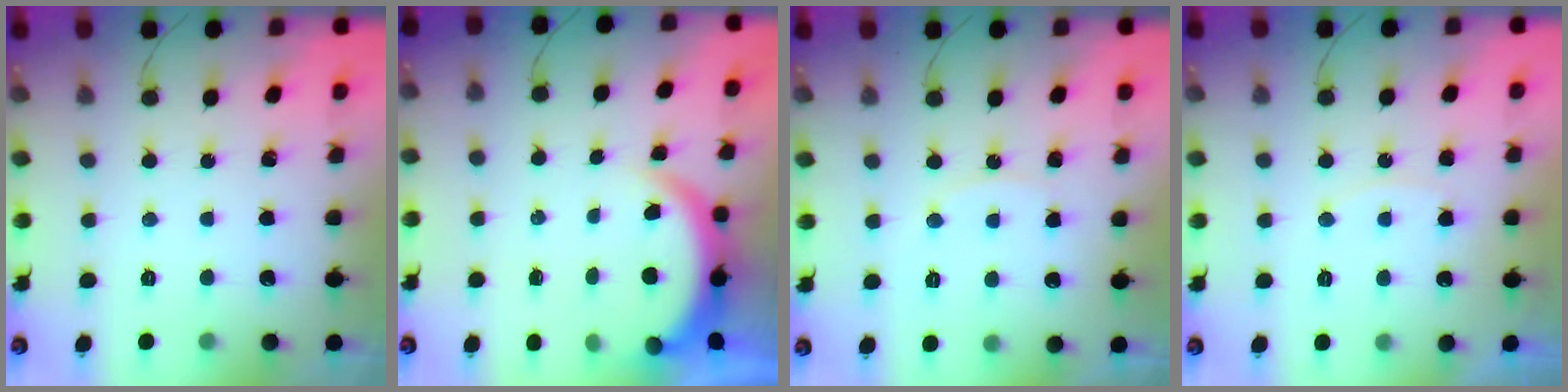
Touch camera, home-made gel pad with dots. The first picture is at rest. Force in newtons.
{"total": 4.9, "press": 4.9, "slide": 0.4}
{"total": 6.0, "press": 5.9, "slide": 0.7}
{"total": 5.8, "press": 5.8, "slide": 0.5}